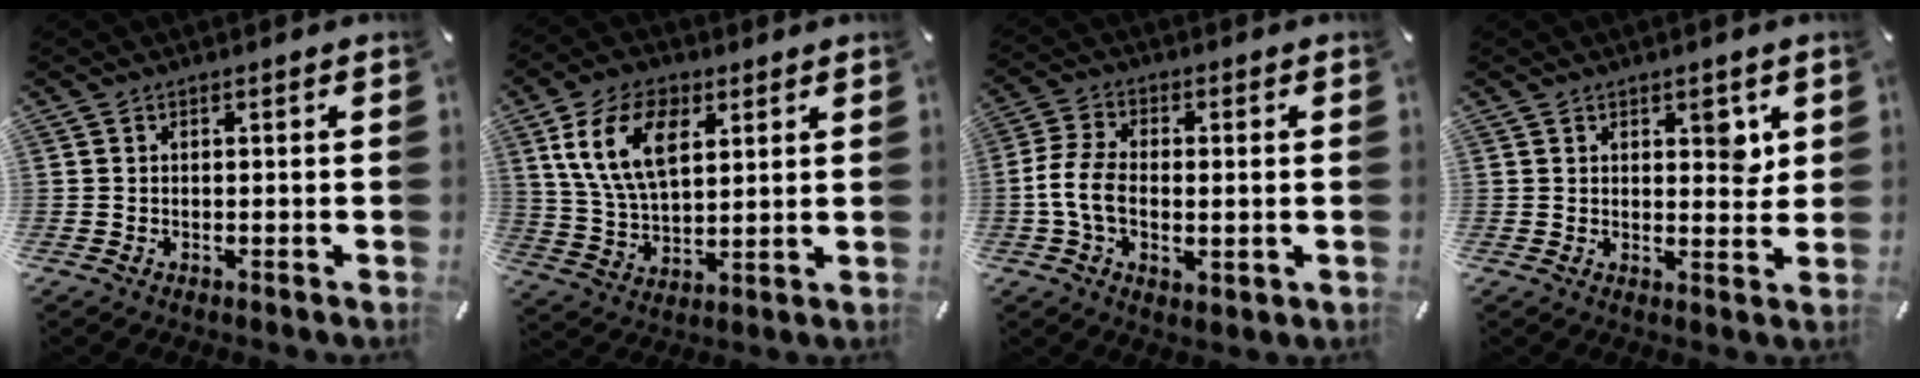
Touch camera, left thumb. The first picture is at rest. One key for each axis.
{"total": 13.7, "fx": 5.9, "fy": 8.3, "fz": 9.1, "tx": -0.212, "ty": 0.001, "tz": 0.107}
{"total": 8.4, "fx": -0.8, "fy": 5.5, "fz": 6.3, "tx": -0.146, "ty": 0.004, "tz": -0.015}
{"total": 4.7, "fx": 2.2, "fy": 2.8, "fz": 3.1, "tx": -0.019, "ty": -0.013, "tz": 0.028}